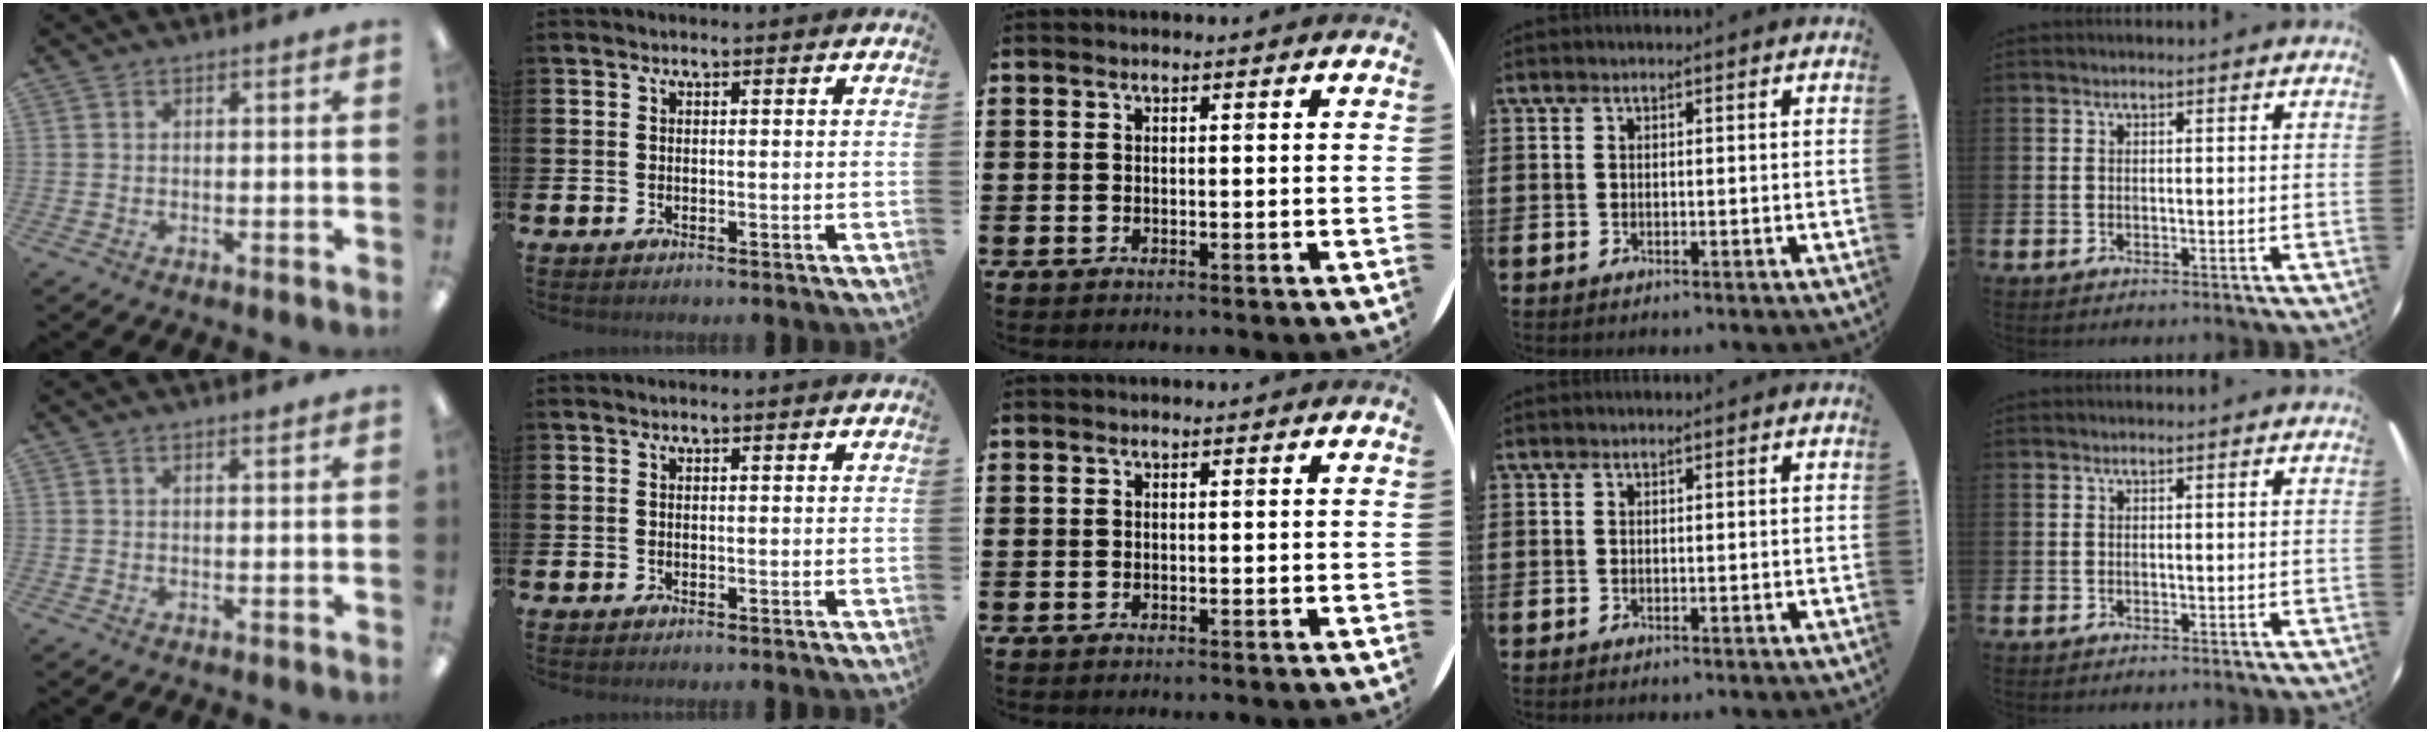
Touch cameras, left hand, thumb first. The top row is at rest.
{"thumb": {"total": 0.8, "force": [0.7, 0.1, 0.3], "torque": [-0.006, 0.000, 0.013]}}